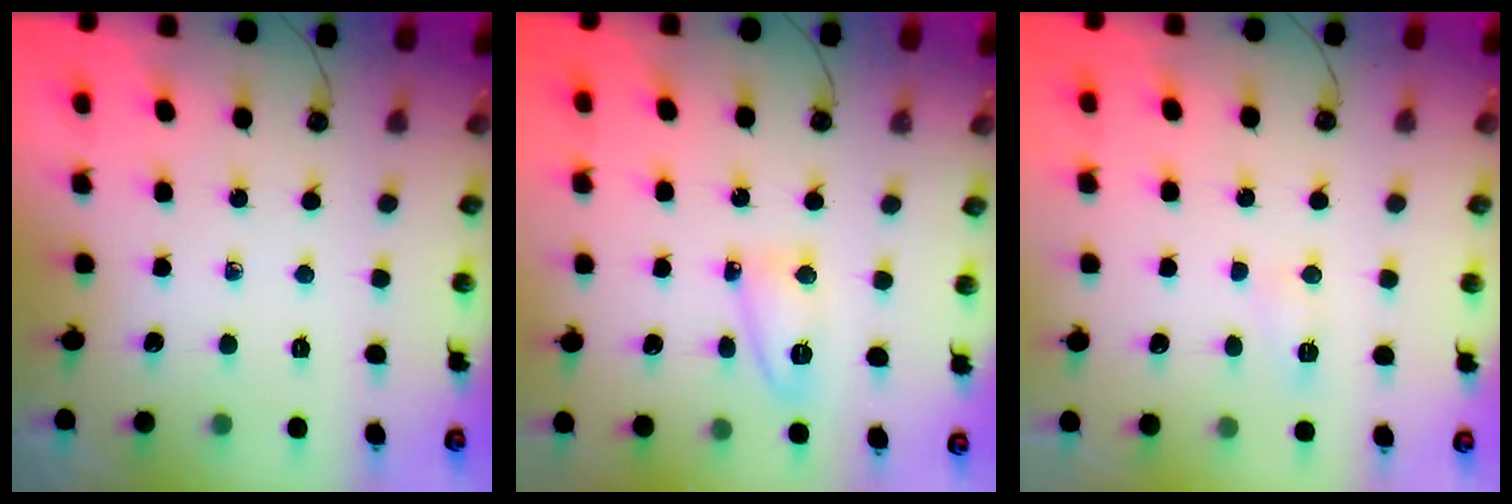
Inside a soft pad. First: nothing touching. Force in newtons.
{"total": 6.2, "press": 6.1, "slide": 0.5}
{"total": 5.8, "press": 5.8, "slide": 0.6}